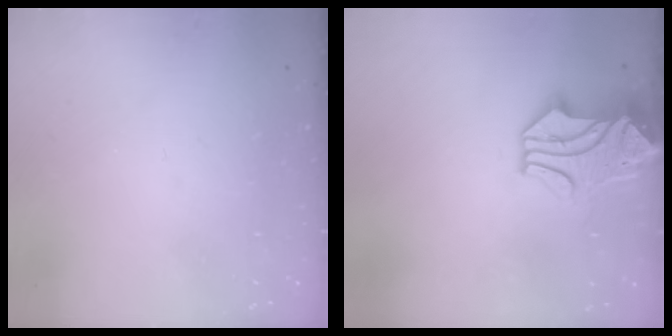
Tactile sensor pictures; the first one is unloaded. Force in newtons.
{"total": 1.0, "press": 0.3, "slide": 1.0}